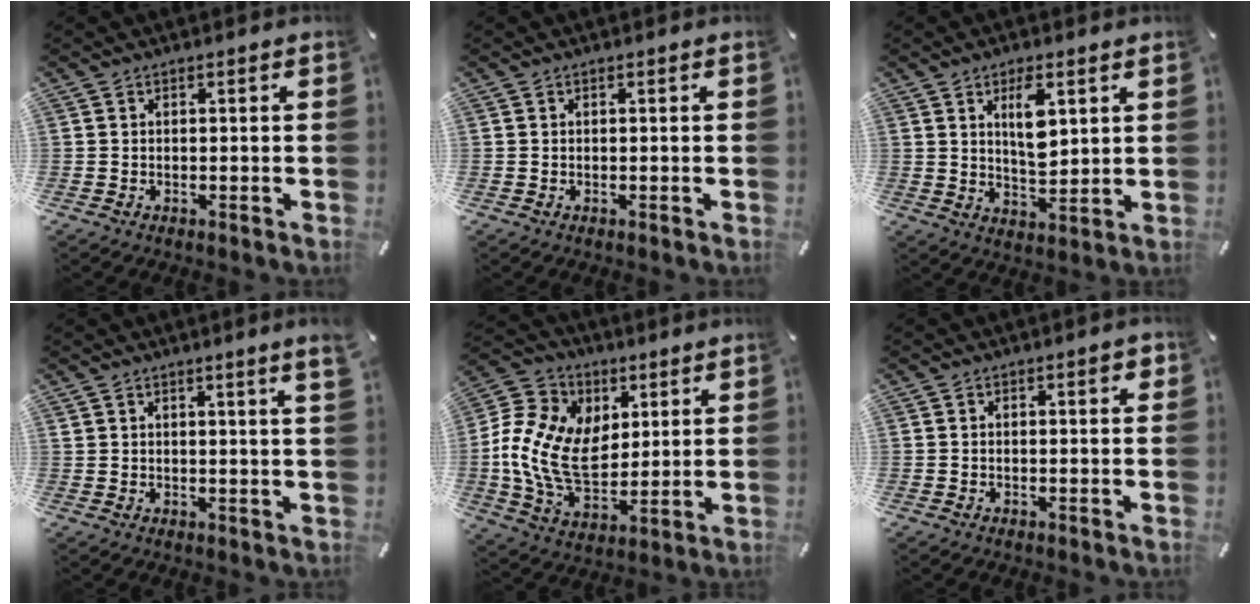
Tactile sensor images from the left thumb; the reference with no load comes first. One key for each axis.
{"total": 0.0}
{"total": 7.9, "fx": 3.5, "fy": 3.4, "fz": 6.2, "tx": -0.101, "ty": -0.015, "tz": 0.055}
{"total": 2.9, "fx": 2.0, "fy": -0.3, "fz": 2.1, "tx": -0.034, "ty": -0.010, "tz": 0.033}
{"total": 16.3, "fx": 1.9, "fy": 12.5, "fz": 10.3, "tx": -0.237, "ty": -0.017, "tz": 0.039}
{"total": 1.7, "fx": 0.5, "fy": 0.6, "fz": 1.5, "tx": -0.021, "ty": 0.002, "tz": 0.004}